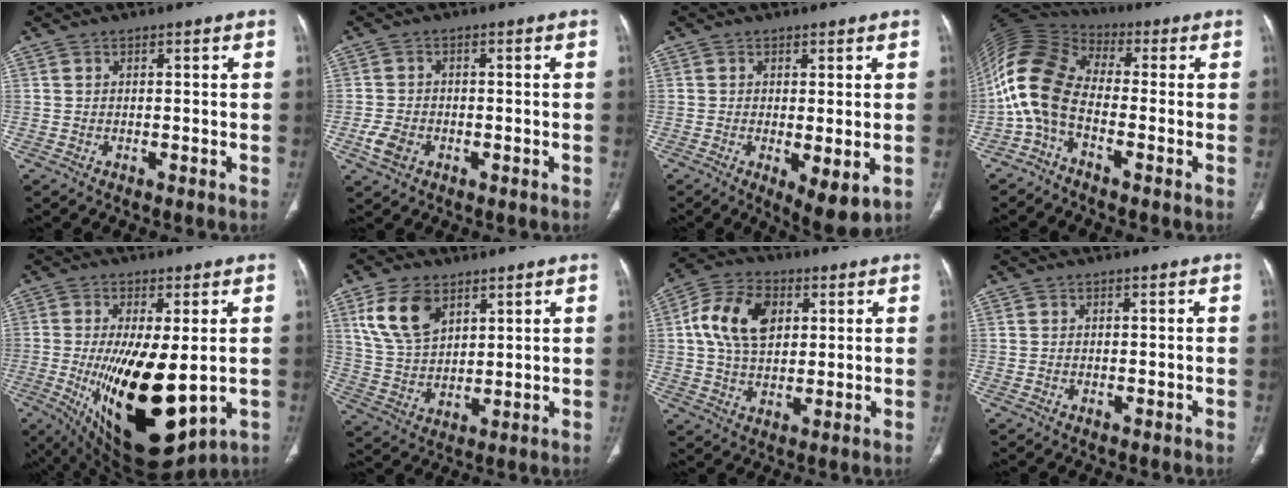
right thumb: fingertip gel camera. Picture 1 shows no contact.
{"total": 4.3, "force": [-1.6, 3.2, 2.4], "torque": [-0.044, 0.008, -0.026]}
{"total": 6.5, "force": [-1.4, 2.2, 6.0], "torque": [-0.093, -0.022, -0.016]}
{"total": 12.2, "force": [-2.8, 7.1, 9.5], "torque": [-0.208, 0.053, -0.071]}
{"total": 20.8, "force": [-3.1, 8.4, 18.8], "torque": [-0.329, -0.031, -0.020]}
{"total": 11.2, "force": [5.5, 6.8, 7.0], "torque": [-0.120, -0.017, 0.117]}
{"total": 12.6, "force": [3.0, 8.4, 9.0], "torque": [-0.155, 0.008, 0.048]}
{"total": 0.0}